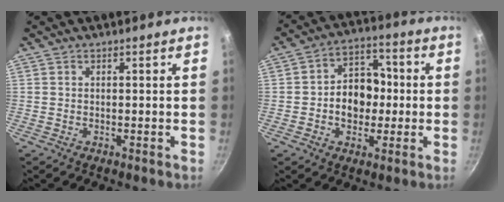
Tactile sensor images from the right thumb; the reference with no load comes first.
{"total": 10.6, "force": [-0.7, 8.3, 6.5], "torque": [-0.052, 0.022, -0.023]}